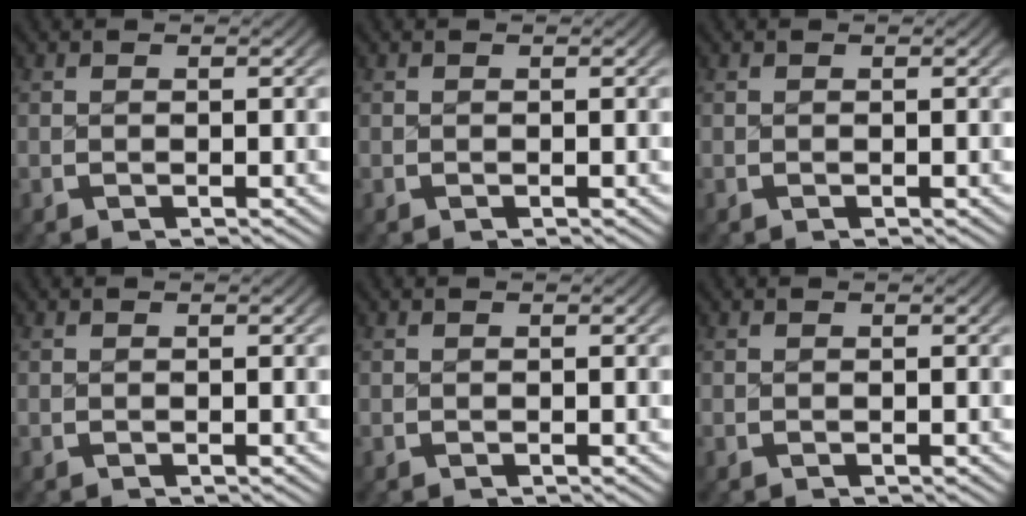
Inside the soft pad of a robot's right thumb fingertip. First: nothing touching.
{"total": 0.0}
{"total": 0.0}
{"total": 0.0}
{"total": 0.0}
{"total": 0.0}